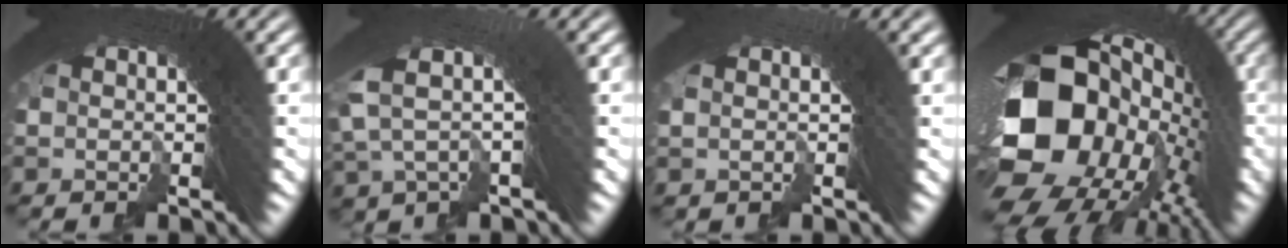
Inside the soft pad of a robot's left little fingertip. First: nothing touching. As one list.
[{"total": 4.4, "force": [1.3, 2.1, 3.6], "torque": [-0.057, 0.021, 0.012]}, {"total": 0.7, "force": [0.3, -0.5, 0.4], "torque": [0.003, 0.013, 0.003]}, {"total": 26.3, "force": [0.8, 16.1, 20.8], "torque": [-0.309, 0.004, 0.006]}]